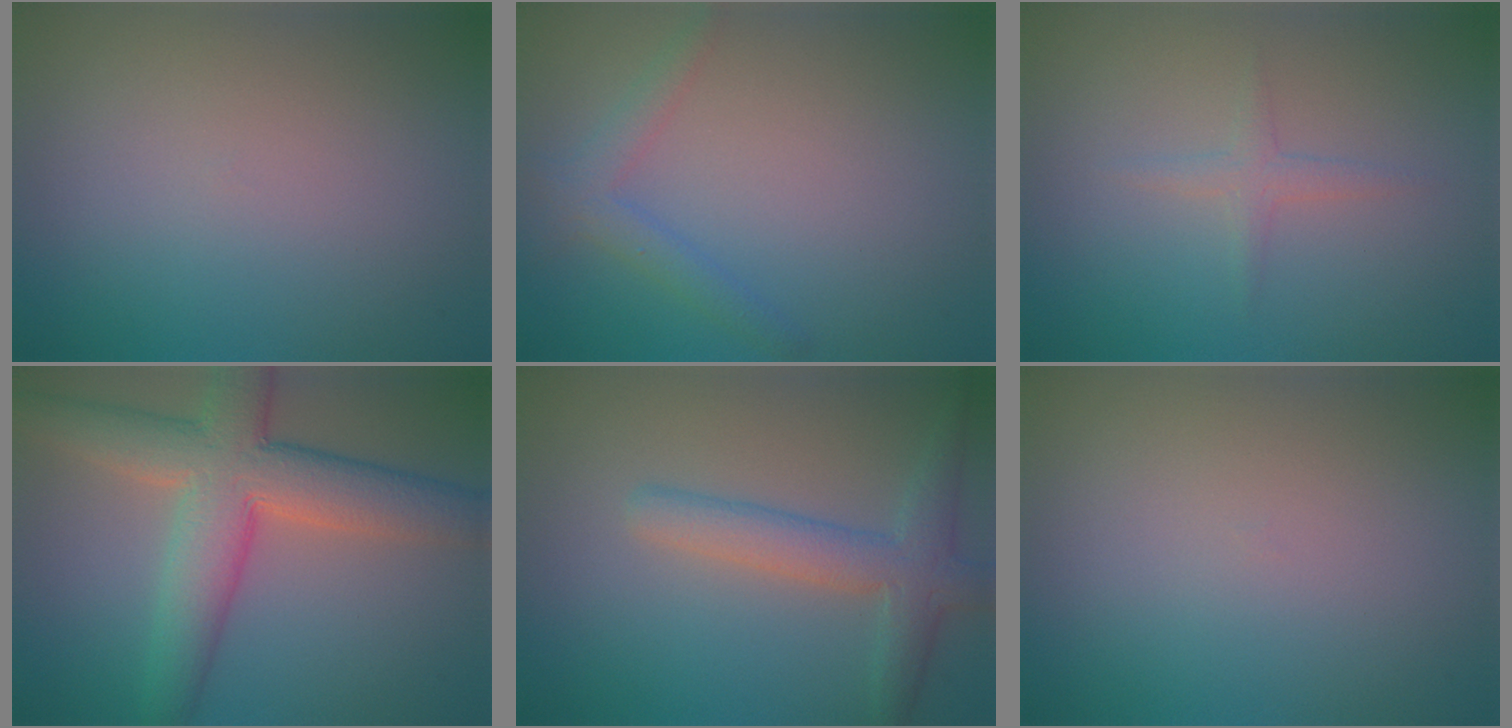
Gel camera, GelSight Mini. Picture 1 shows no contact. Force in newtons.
{"total": 2.2, "press": 2.2, "slide": 0.0}
{"total": 1.3, "press": 1.3, "slide": 0.1}
{"total": 8.5, "press": 8.5, "slide": 0.5}
{"total": 3.9, "press": 3.9, "slide": 0.1}
{"total": 0.0}